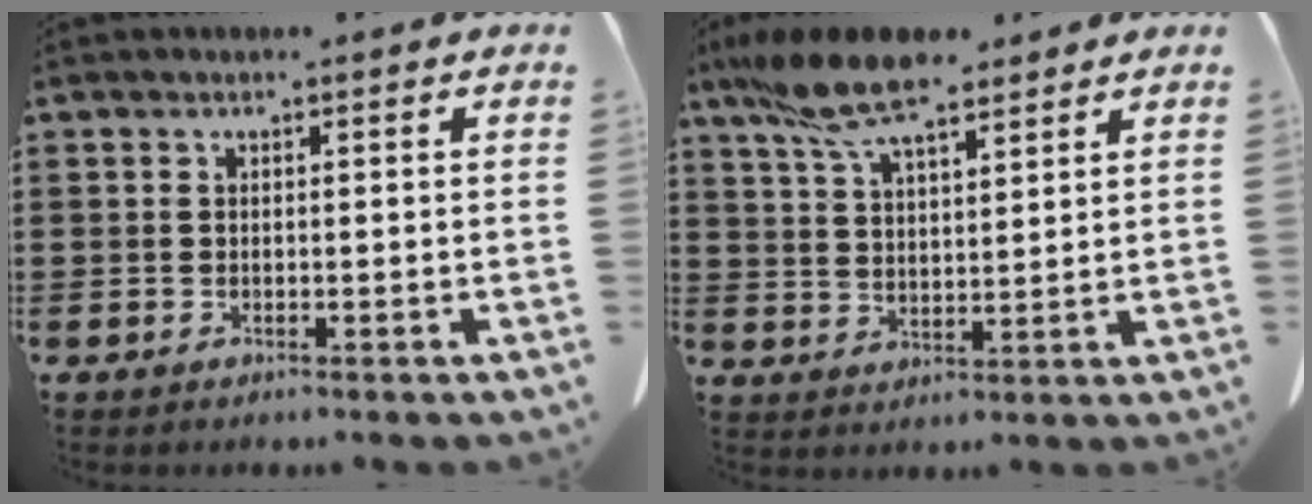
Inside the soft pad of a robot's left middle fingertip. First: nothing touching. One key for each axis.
{"total": 10.5, "fx": 8.0, "fy": 2.8, "fz": 6.1, "tx": -0.139, "ty": -0.014, "tz": 0.151}